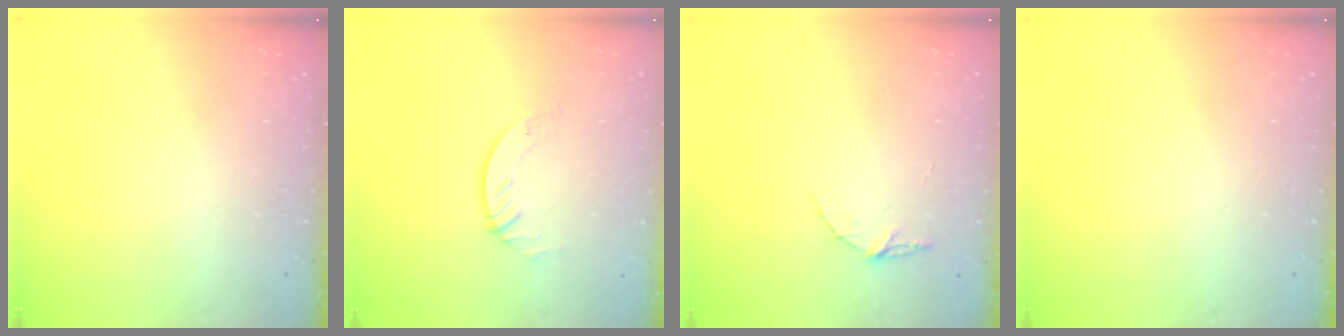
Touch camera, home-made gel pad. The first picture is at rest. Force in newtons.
{"total": 3.1, "press": 3.1, "slide": 0.2}
{"total": 5.2, "press": 5.1, "slide": 0.5}
{"total": 0.0}